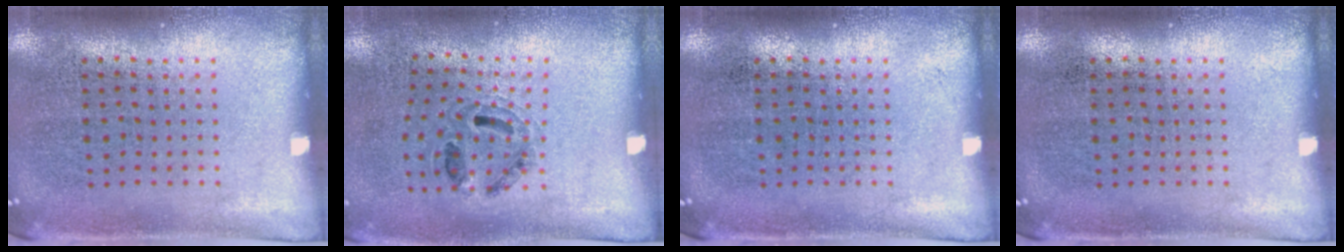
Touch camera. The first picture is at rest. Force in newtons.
{"total": 1.0, "press": 0.8, "slide": 0.6}
{"total": 0.0}
{"total": 0.0}